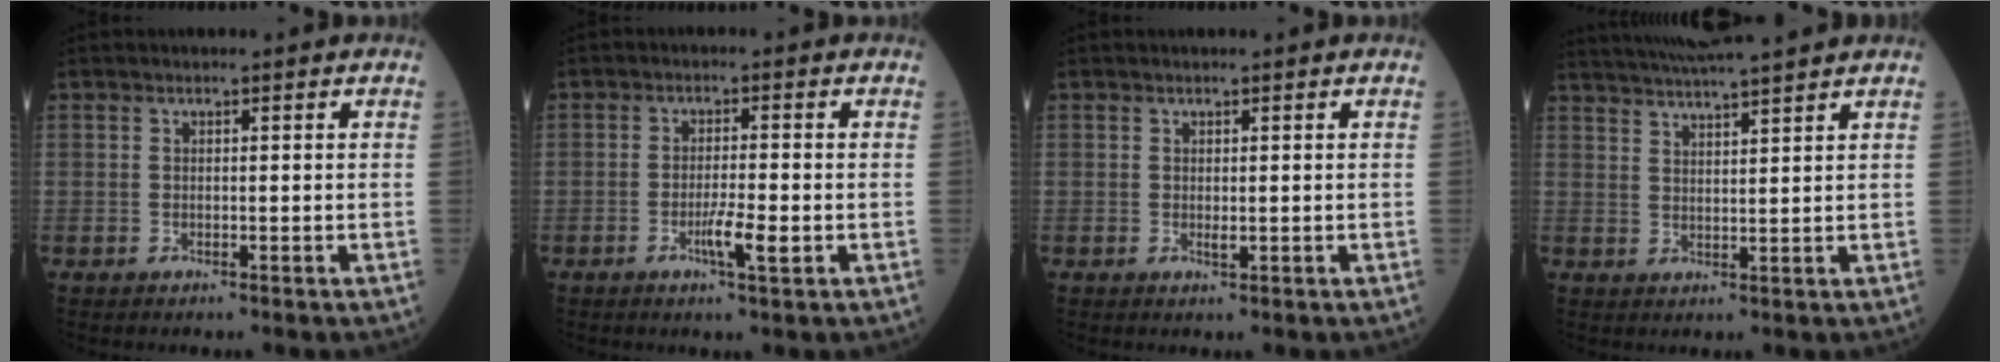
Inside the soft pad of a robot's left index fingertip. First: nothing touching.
{"total": 3.8, "force": [-1.5, 0.2, 3.5], "torque": [-0.065, -0.006, -0.027]}
{"total": 0.6, "force": [0.0, 0.2, 0.5], "torque": [-0.012, -0.004, 0.001]}
{"total": 11.0, "force": [9.9, -0.5, 4.6], "torque": [-0.086, 0.027, 0.149]}